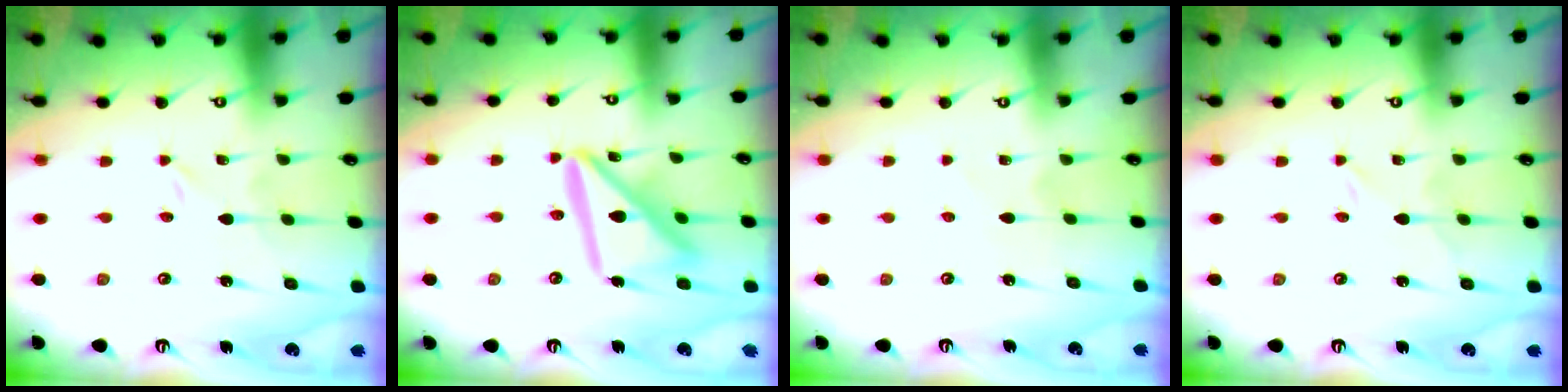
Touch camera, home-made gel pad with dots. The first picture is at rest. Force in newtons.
{"total": 15.1, "press": 14.9, "slide": 1.8}
{"total": 2.3, "press": 2.3, "slide": 0.3}
{"total": 1.7, "press": 1.7, "slide": 0.2}